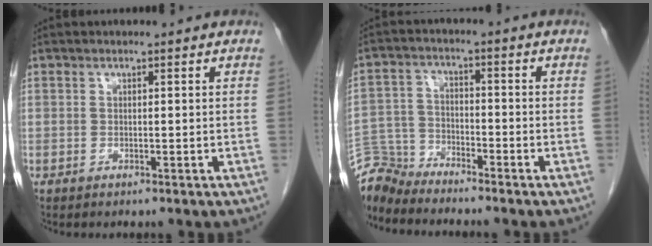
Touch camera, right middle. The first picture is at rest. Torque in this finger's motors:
{"motor_torque": [0.21, -0.21, -0.19, -0.11]}